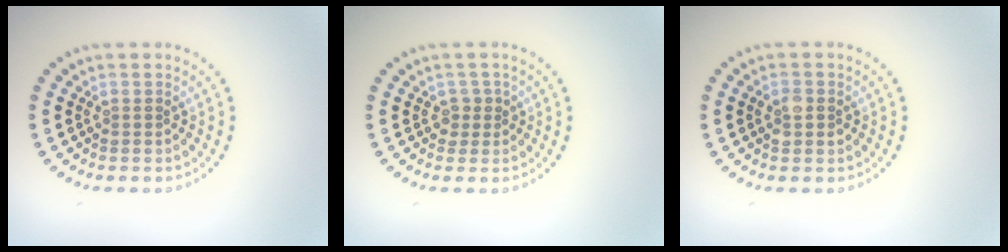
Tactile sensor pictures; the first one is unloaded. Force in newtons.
{"total": 1.4, "press": 1.1, "slide": 0.9}
{"total": 2.1, "press": 2.1, "slide": 0.1}